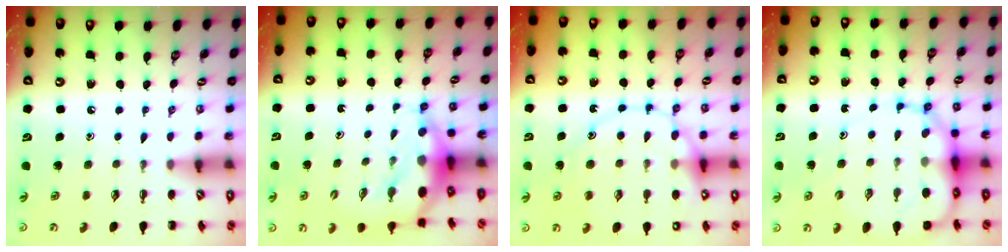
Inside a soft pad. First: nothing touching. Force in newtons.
{"total": 8.0, "press": 7.7, "slide": 2.0}
{"total": 16.8, "press": 16.6, "slide": 2.1}
{"total": 14.2, "press": 13.6, "slide": 3.9}